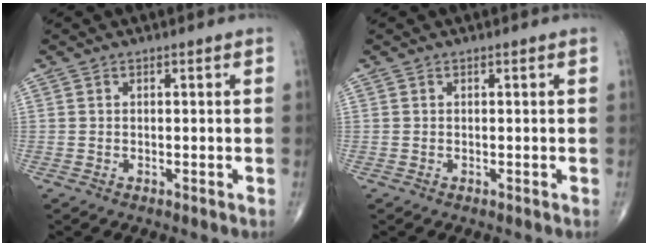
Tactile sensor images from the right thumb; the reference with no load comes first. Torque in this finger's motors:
{"motor_torque": [0.07, -0.16, 0.18, -0.02, 0.00]}